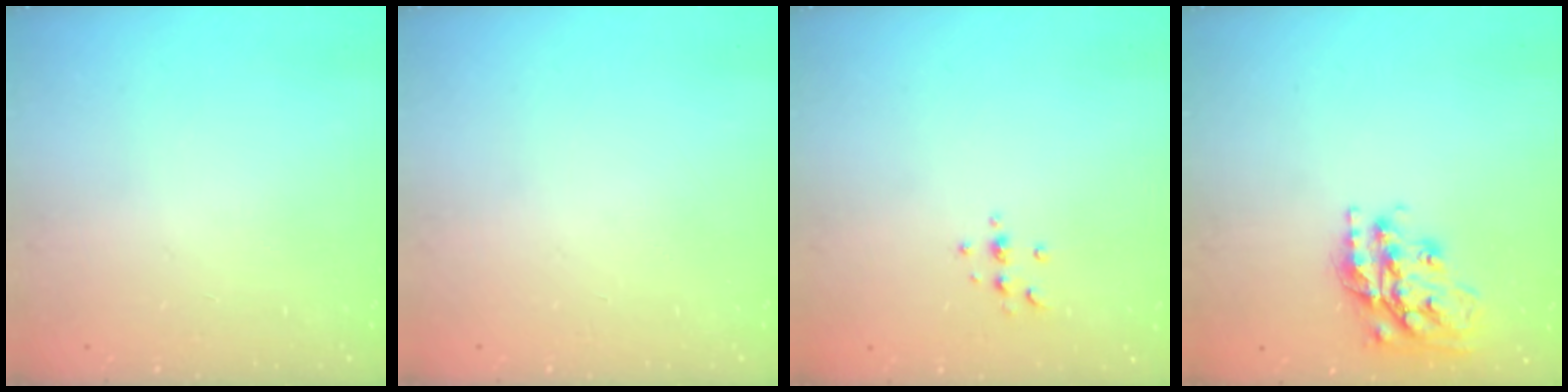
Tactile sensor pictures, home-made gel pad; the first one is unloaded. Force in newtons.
{"total": 0.0}
{"total": 2.9, "press": 2.9, "slide": 0.4}
{"total": 18.7, "press": 18.6, "slide": 1.5}